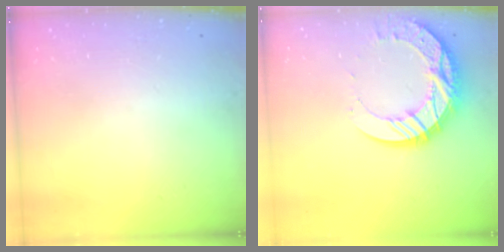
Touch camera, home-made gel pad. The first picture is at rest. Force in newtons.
{"total": 14.6, "press": 14.5, "slide": 1.1}